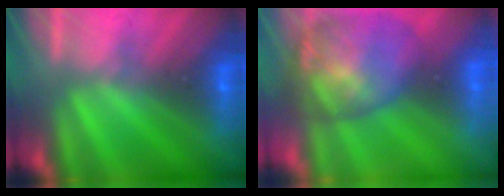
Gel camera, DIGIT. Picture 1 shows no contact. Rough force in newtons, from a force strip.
{"total": 6.9}